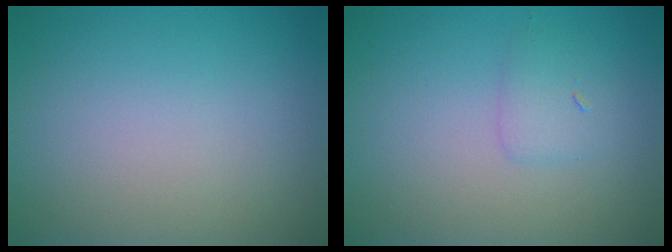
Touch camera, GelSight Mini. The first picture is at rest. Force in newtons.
{"total": 1.5, "press": 1.5, "slide": 0.2}